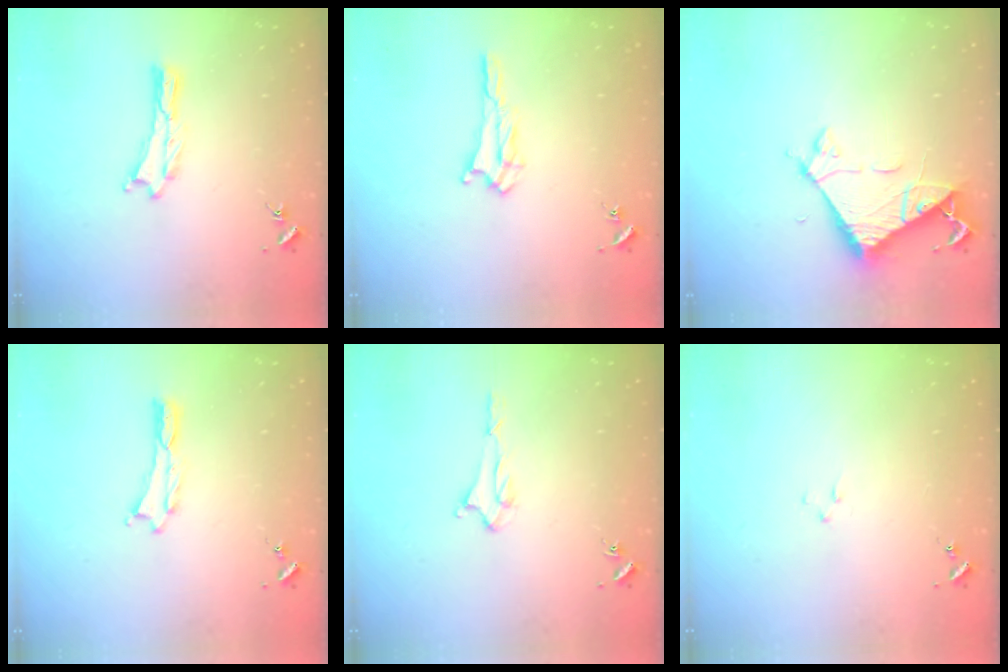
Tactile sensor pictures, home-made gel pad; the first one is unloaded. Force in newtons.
{"total": 1.7, "press": 1.7, "slide": 0.2}
{"total": 6.8, "press": 6.8, "slide": 0.6}
{"total": 0.0}
{"total": 1.5, "press": 1.5, "slide": 0.2}
{"total": 0.7, "press": 0.7, "slide": 0.2}